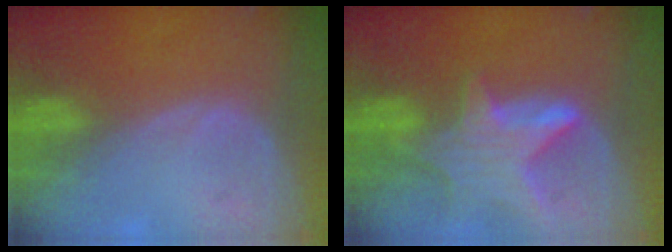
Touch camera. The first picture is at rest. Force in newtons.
{"total": 7.5, "press": 7.0, "slide": 2.9}